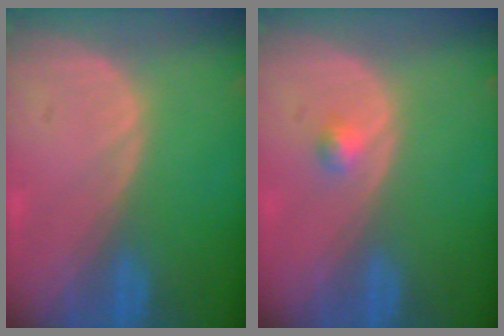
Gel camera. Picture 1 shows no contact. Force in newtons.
{"total": 1.5, "press": 1.3, "slide": 0.8}